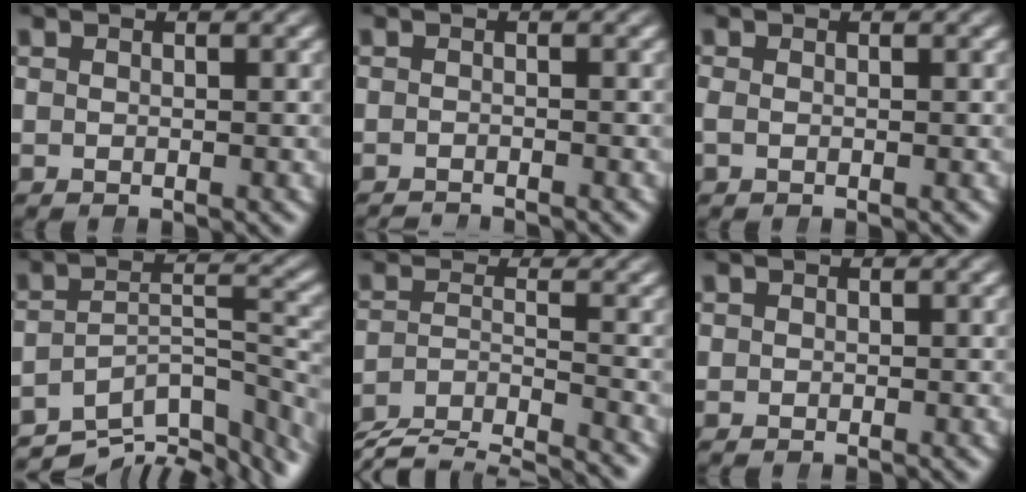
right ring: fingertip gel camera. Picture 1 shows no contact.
{"total": 1.8, "force": [-1.8, 0.1, -0.2], "torque": [0.001, -0.008, -0.032]}
{"total": 1.0, "force": [-0.5, 0.8, 0.4], "torque": [-0.022, -0.005, -0.007]}
{"total": 11.3, "force": [-7.4, 6.0, 6.0], "torque": [-0.074, -0.034, -0.108]}
{"total": 7.3, "force": [-5.0, 4.1, 3.3], "torque": [-0.056, -0.029, -0.084]}
{"total": 0.7, "force": [0.2, 0.6, -0.2], "torque": [0.002, -0.007, 0.009]}